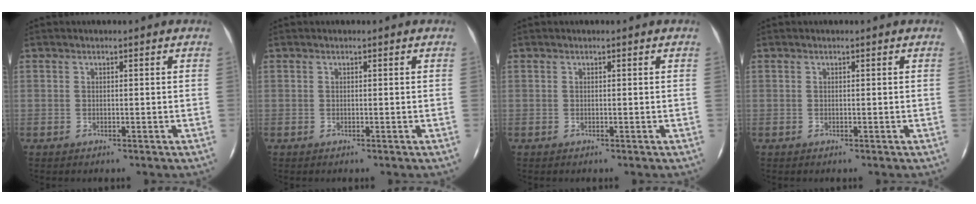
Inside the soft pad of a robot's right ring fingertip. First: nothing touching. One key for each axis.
{"total": 0.0}
{"total": 0.0}
{"total": 0.0}